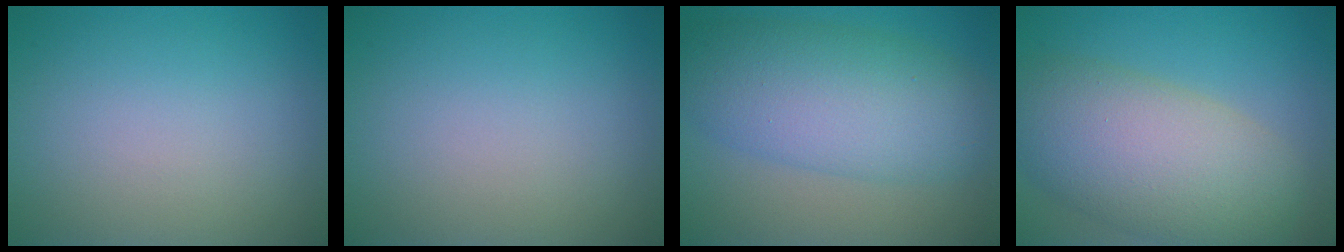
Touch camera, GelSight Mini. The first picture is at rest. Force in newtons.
{"total": 0.0}
{"total": 8.2, "press": 8.1, "slide": 0.2}
{"total": 9.6, "press": 9.6, "slide": 0.4}